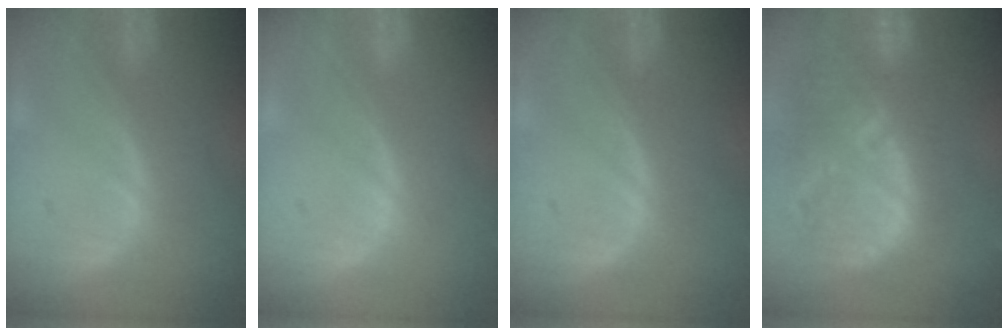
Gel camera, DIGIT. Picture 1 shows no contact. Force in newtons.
{"total": 0.0}
{"total": 0.0}
{"total": 12.9, "press": 11.3, "slide": 6.3}